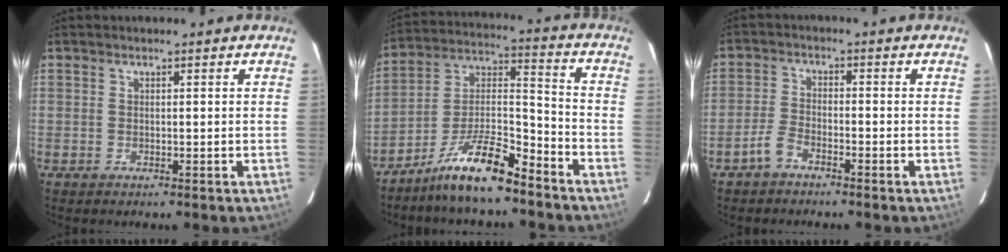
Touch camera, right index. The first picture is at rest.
{"total": 12.2, "force": [-9.5, 1.7, 7.4], "torque": [-0.143, 0.011, -0.172]}
{"total": 3.2, "force": [-2.4, 1.2, 1.7], "torque": [-0.043, 0.002, -0.049]}